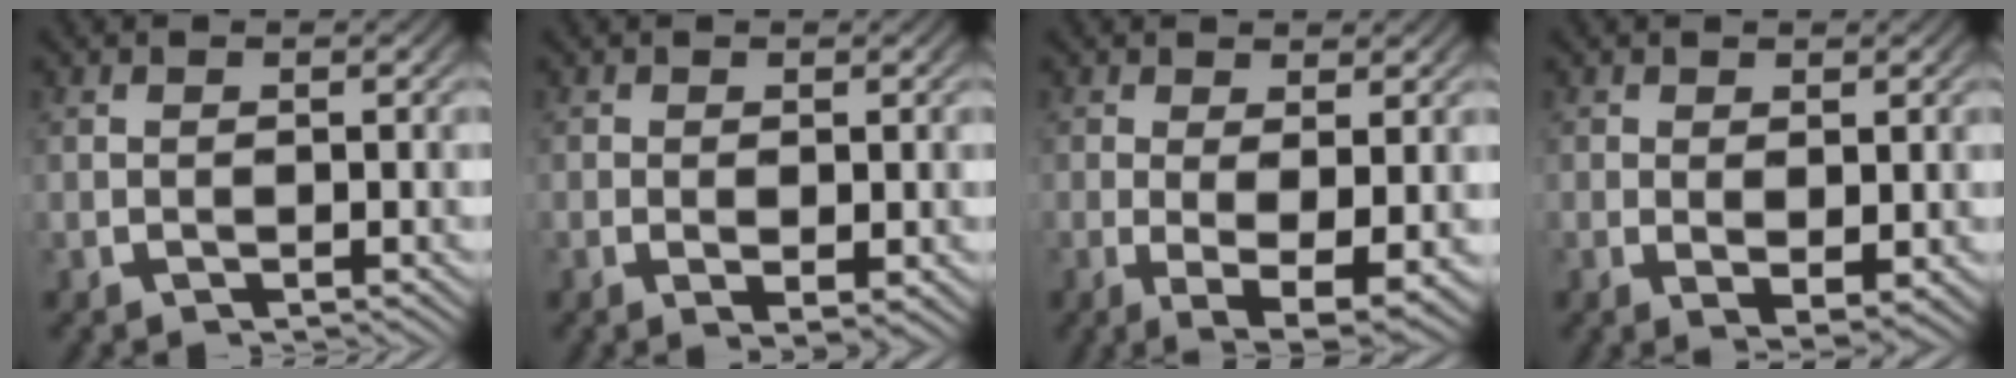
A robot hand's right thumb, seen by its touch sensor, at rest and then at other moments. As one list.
[{"total": 1.4, "force": [-0.1, 0.8, 1.1], "torque": [-0.015, -0.001, -0.006]}, {"total": 6.0, "force": [-1.7, 2.8, 4.9], "torque": [-0.089, -0.031, -0.017]}, {"total": 2.5, "force": [-0.1, 1.7, 1.9], "torque": [-0.031, -0.012, 0.002]}]